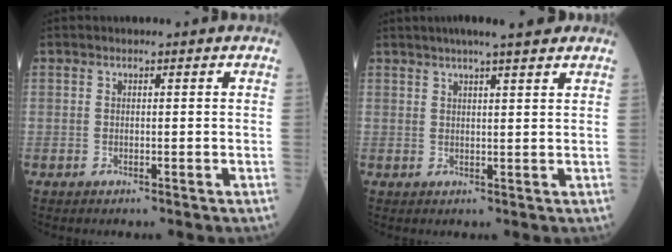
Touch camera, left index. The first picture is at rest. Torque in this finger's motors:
{"motor_torque": [0.49, -0.66, 0.00, 0.04]}